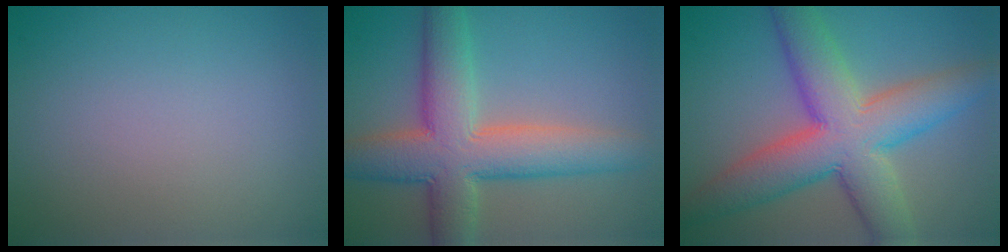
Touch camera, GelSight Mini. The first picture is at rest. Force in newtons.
{"total": 8.8, "press": 8.8, "slide": 0.6}
{"total": 10.1, "press": 10.1, "slide": 0.3}